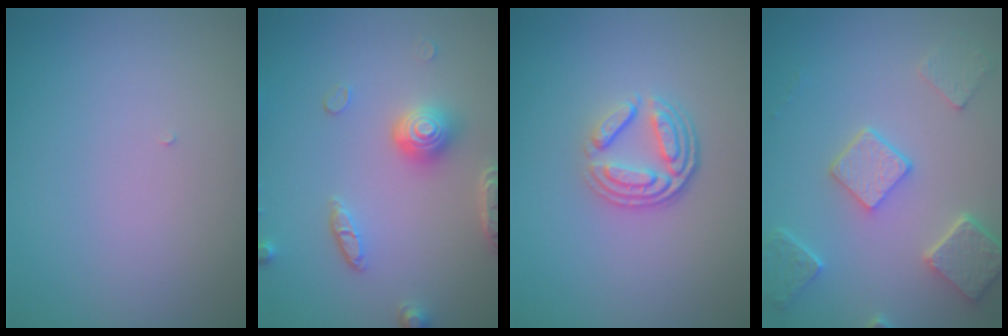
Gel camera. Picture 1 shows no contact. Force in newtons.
{"total": 4.4, "press": 3.6, "slide": 2.5}
{"total": 3.9, "press": 2.8, "slide": 2.7}
{"total": 4.9, "press": 4.0, "slide": 3.0}